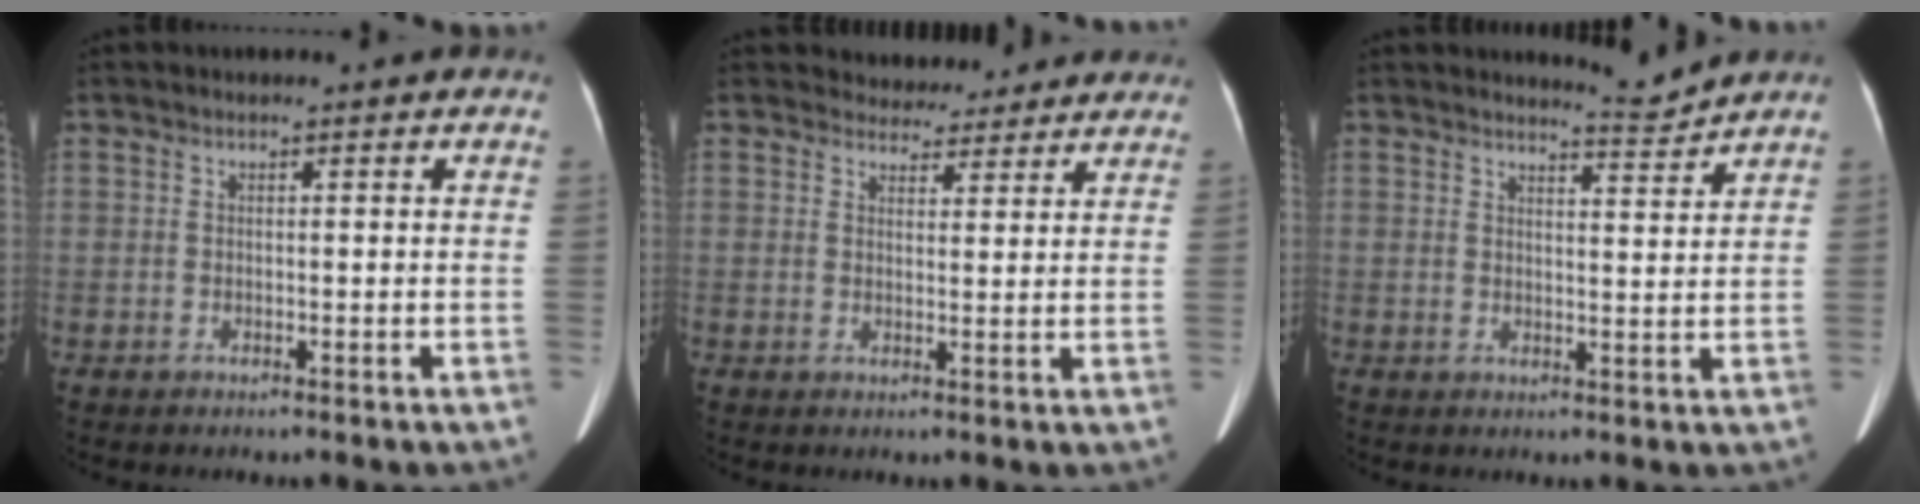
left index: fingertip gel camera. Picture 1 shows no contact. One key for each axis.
{"total": 6.4, "fx": 5.9, "fy": 2.4, "fz": 0.2, "tx": 0.008, "ty": 0.009, "tz": 0.063}
{"total": 3.2, "fx": 3.0, "fy": -0.9, "fz": -0.4, "tx": -0.005, "ty": -0.027, "tz": 0.049}